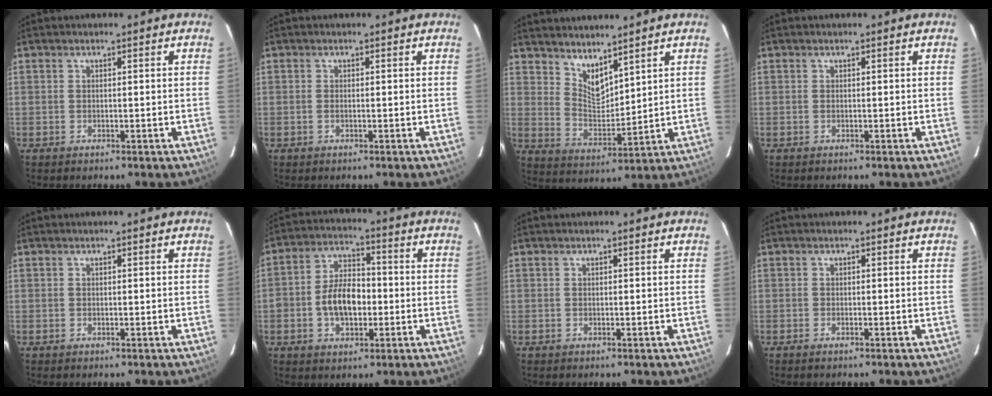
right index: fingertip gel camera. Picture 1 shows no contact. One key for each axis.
{"total": 0.6, "fx": -0.2, "fy": 0.3, "fz": 0.5, "tx": -0.011, "ty": 0.000, "tz": -0.005}
{"total": 7.0, "fx": 5.7, "fy": 2.3, "fz": 3.5, "tx": -0.055, "ty": -0.007, "tz": 0.110}
{"total": 0.0}
{"total": 0.0}
{"total": 9.3, "fx": -2.0, "fy": 5.6, "fz": 7.2, "tx": -0.139, "ty": 0.019, "tz": -0.030}
{"total": 0.0}
{"total": 0.7, "fx": -0.6, "fy": 0.2, "fz": 0.3, "tx": -0.007, "ty": -0.001, "tz": -0.012}